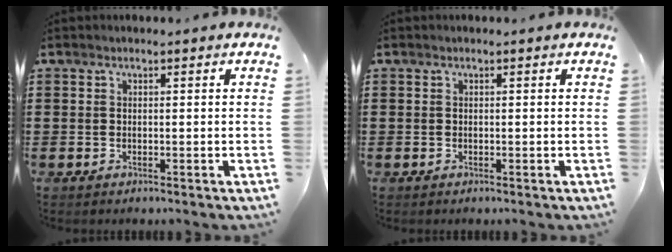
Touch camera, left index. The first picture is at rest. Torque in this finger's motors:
{"motor_torque": [0.00, 0.00, 0.00, 0.00]}